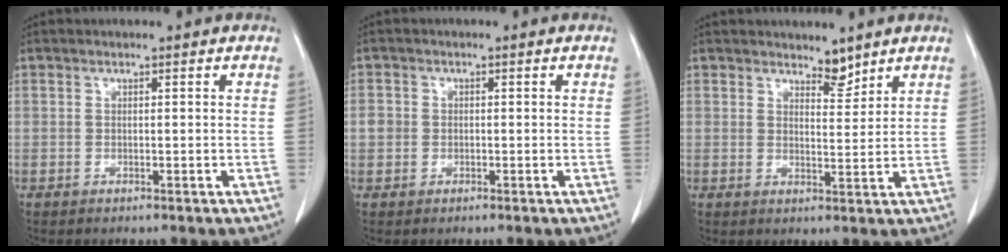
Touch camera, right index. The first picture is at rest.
{"total": 2.1, "force": [0.0, 1.9, 0.7], "torque": [-0.009, 0.011, 0.002]}
{"total": 2.9, "force": [2.7, 0.9, 0.8], "torque": [-0.009, -0.006, 0.045]}